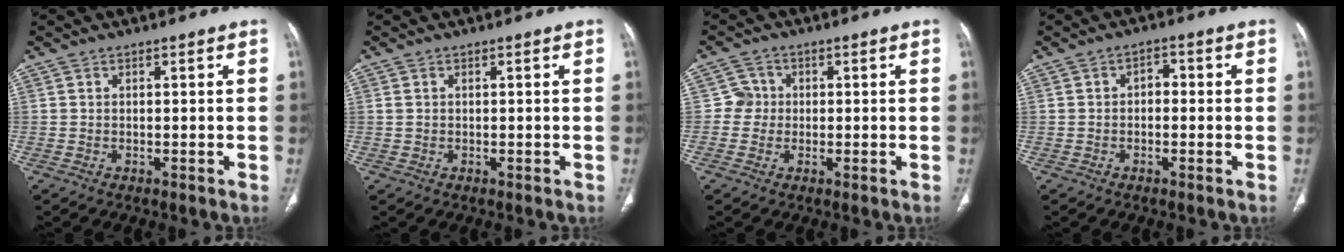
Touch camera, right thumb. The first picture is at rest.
{"total": 0.8, "force": [0.1, 0.6, 0.4], "torque": [-0.009, 0.002, 0.005]}
{"total": 3.1, "force": [-0.1, 3.1, 0.3], "torque": [0.021, 0.010, -0.009]}
{"total": 2.5, "force": [-0.2, 1.7, 1.8], "torque": [-0.014, 0.010, -0.010]}